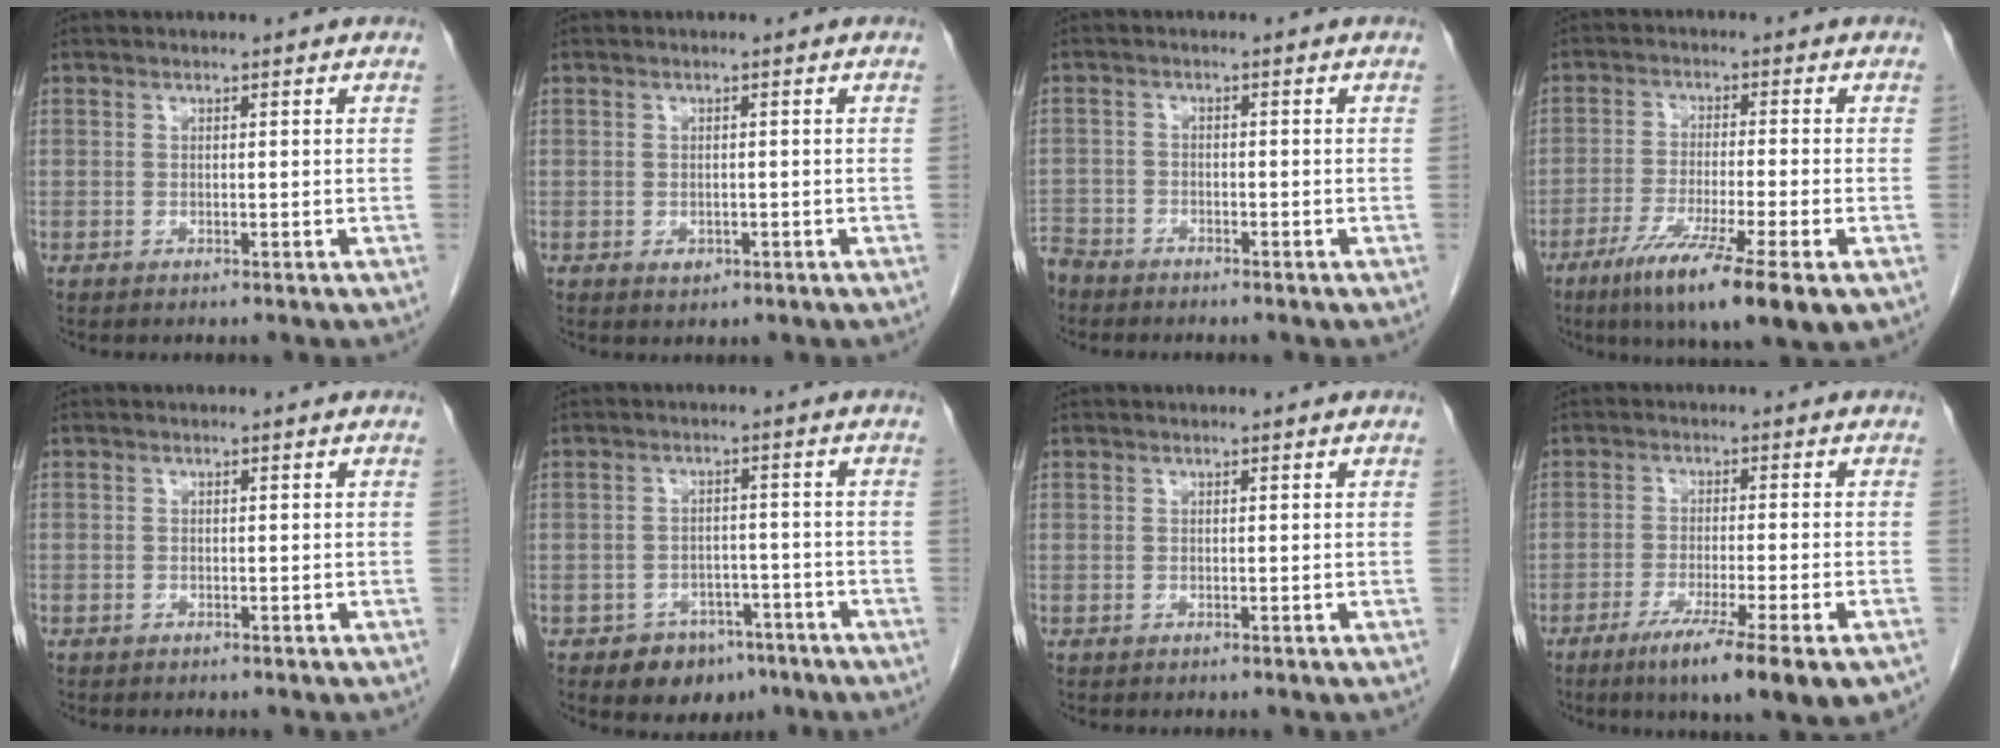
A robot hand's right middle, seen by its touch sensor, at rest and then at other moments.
{"total": 1.4, "force": [-0.5, 1.0, 0.8], "torque": [-0.011, 0.001, -0.001]}
{"total": 4.8, "force": [-4.4, 1.8, 0.4], "torque": [-0.010, -0.006, -0.087]}
{"total": 12.5, "force": [-6.9, 0.5, 10.4], "torque": [-0.169, -0.034, -0.114]}
{"total": 0.7, "force": [-0.5, 0.5, 0.0], "torque": [-0.006, 0.004, -0.012]}
{"total": 6.6, "force": [-4.5, 4.4, 2.2], "torque": [-0.024, 0.009, -0.059]}
{"total": 0.0}
{"total": 12.5, "force": [-8.0, 0.4, 9.7], "torque": [-0.124, -0.027, -0.118]}